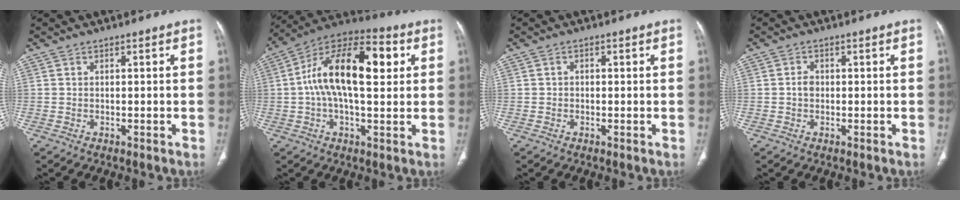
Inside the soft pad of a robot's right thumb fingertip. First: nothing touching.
{"total": 19.4, "force": [3.3, 9.1, 16.8], "torque": [-0.271, 0.032, 0.043]}
{"total": 0.8, "force": [0.0, 0.7, 0.4], "torque": [-0.002, 0.002, -0.005]}
{"total": 1.7, "force": [-0.1, 1.4, 1.1], "torque": [-0.013, 0.006, -0.005]}